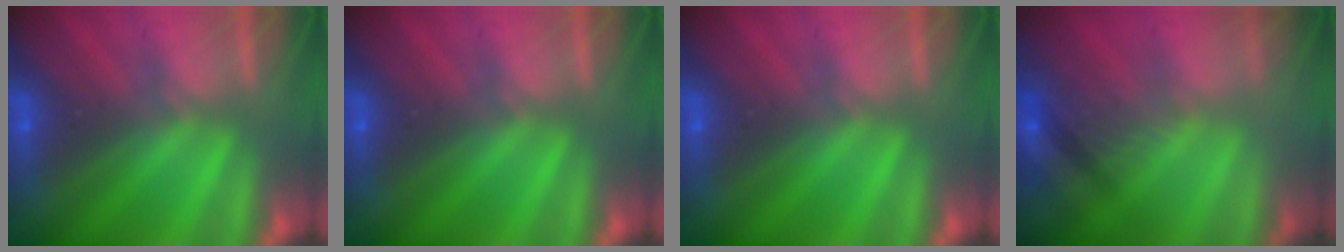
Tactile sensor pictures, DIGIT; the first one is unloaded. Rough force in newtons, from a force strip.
{"total": 0.0}
{"total": 0.0}
{"total": 2.8}